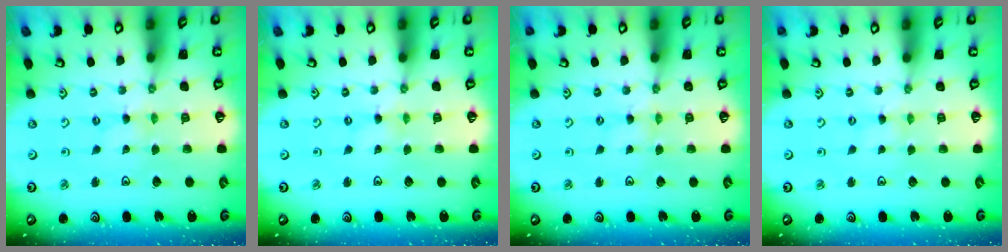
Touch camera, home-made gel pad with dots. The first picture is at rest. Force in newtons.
{"total": 0.0}
{"total": 0.0}
{"total": 0.0}